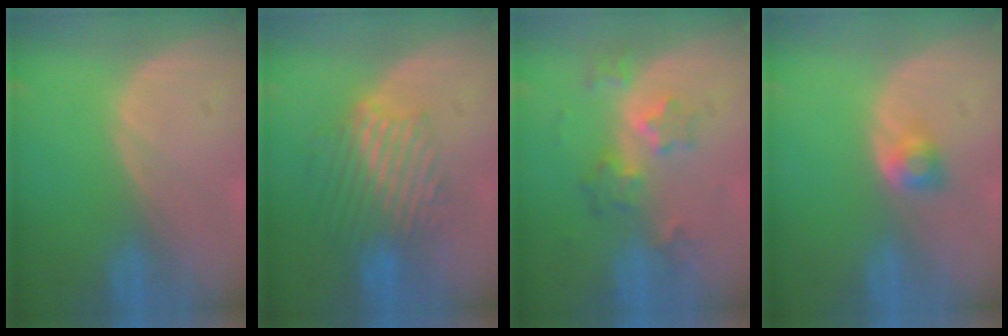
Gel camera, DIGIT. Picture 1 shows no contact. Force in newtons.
{"total": 9.5, "press": 8.1, "slide": 4.8}
{"total": 6.1, "press": 5.4, "slide": 2.8}
{"total": 2.7, "press": 2.4, "slide": 1.1}